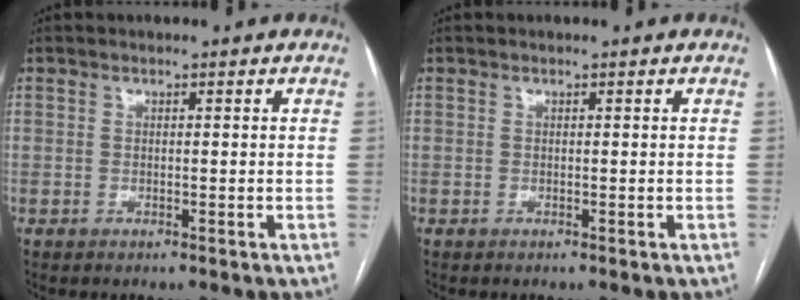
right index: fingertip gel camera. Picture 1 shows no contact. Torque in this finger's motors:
{"motor_torque": [0.00, 0.00, 0.00, 0.01]}